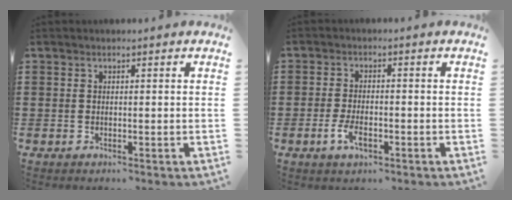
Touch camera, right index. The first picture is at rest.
{"total": 3.8, "force": [-1.5, 1.5, 3.1], "torque": [-0.069, -0.005, -0.030]}